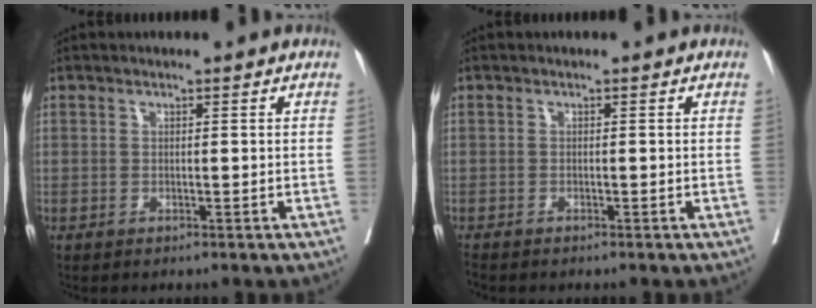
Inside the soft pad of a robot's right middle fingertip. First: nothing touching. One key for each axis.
{"total": 1.0, "fx": -1.0, "fy": 0.1, "fz": 0.1, "tx": -0.005, "ty": -0.004, "tz": -0.018}